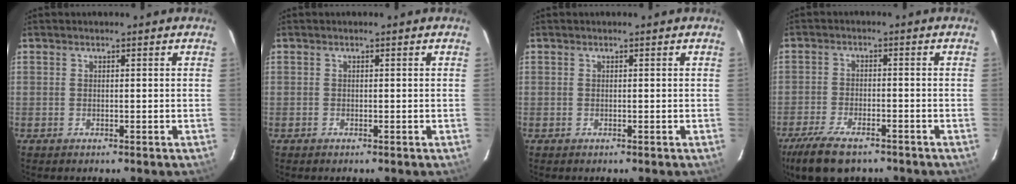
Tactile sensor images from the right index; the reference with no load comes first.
{"total": 0.0}
{"total": 0.0}
{"total": 11.4, "force": [-8.5, 4.2, 6.3], "torque": [-0.155, -0.028, -0.150]}